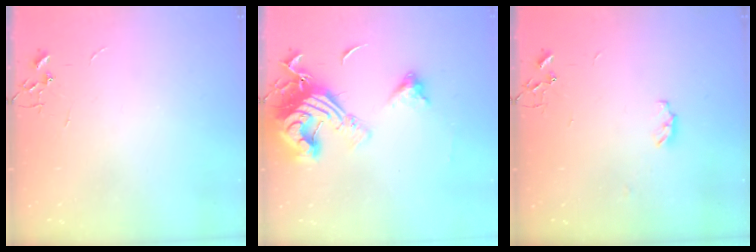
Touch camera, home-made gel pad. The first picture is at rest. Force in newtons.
{"total": 18.4, "press": 18.3, "slide": 2.0}
{"total": 3.8, "press": 3.8, "slide": 0.5}